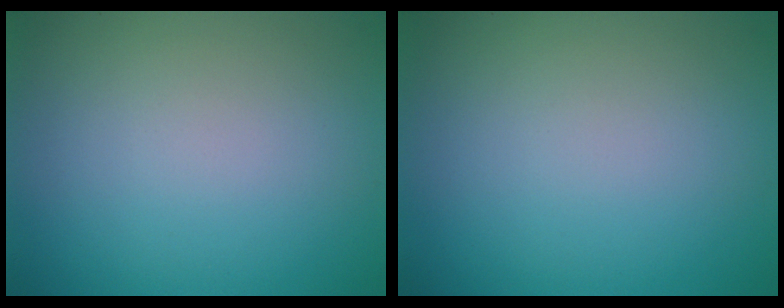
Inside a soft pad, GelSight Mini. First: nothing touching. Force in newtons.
{"total": 0.0}